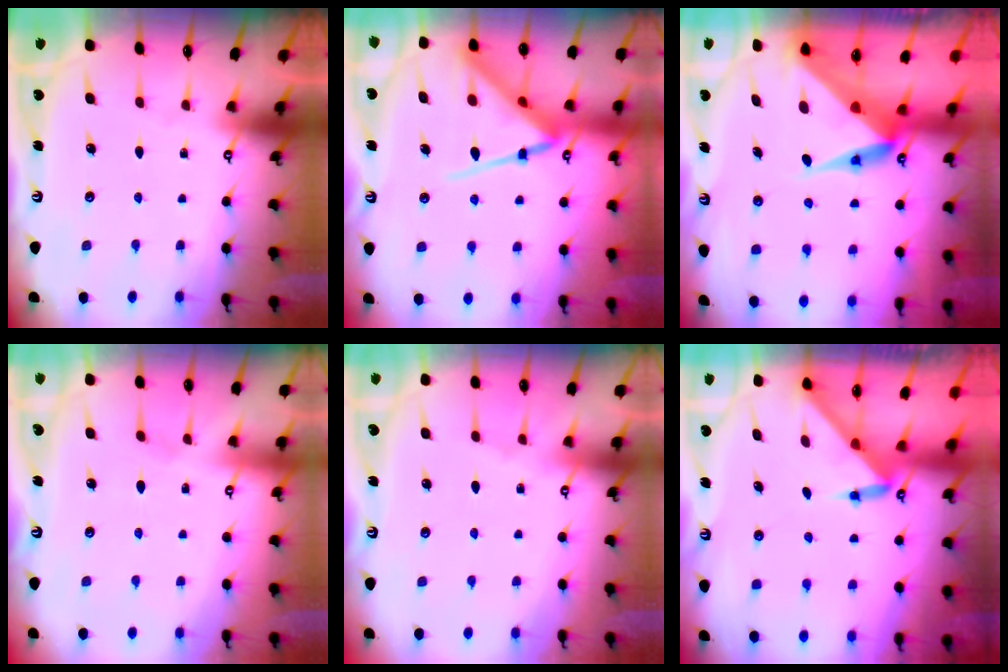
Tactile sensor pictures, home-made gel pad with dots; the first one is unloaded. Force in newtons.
{"total": 14.9, "press": 14.8, "slide": 1.5}
{"total": 8.7, "press": 8.6, "slide": 0.5}
{"total": 3.0, "press": 3.0, "slide": 0.5}
{"total": 3.5, "press": 3.4, "slide": 0.7}
{"total": 3.1, "press": 3.1, "slide": 0.2}